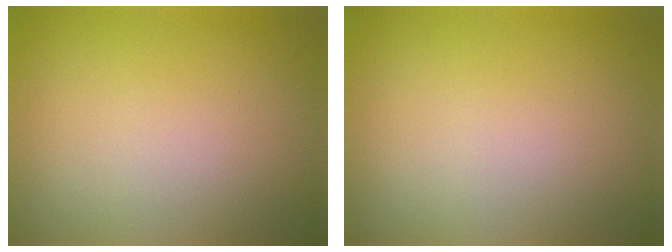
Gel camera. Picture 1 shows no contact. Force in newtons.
{"total": 0.0}